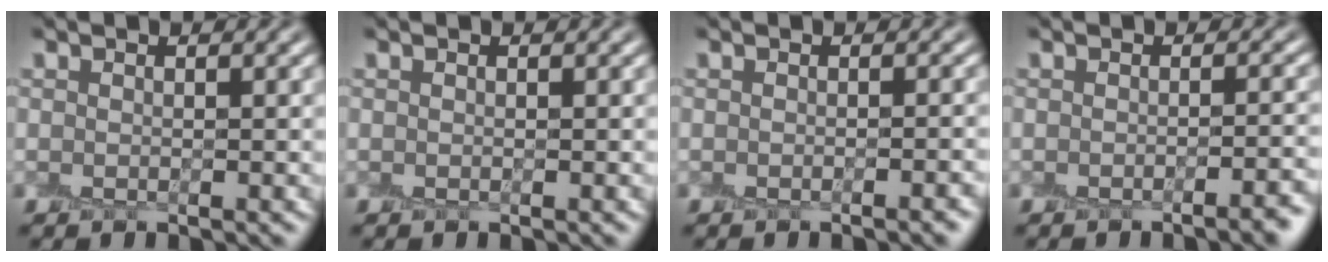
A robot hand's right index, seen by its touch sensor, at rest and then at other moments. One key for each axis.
{"total": 0.0}
{"total": 1.7, "fx": -0.8, "fy": 0.4, "fz": 1.4, "tx": -0.009, "ty": 0.002, "tz": -0.011}
{"total": 2.7, "fx": -1.5, "fy": 0.8, "fz": 2.2, "tx": -0.016, "ty": 0.003, "tz": -0.025}